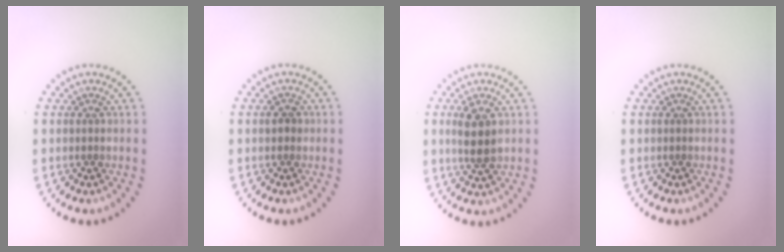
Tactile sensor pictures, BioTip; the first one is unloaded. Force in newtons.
{"total": 1.0, "press": 1.0, "slide": 0.1}
{"total": 3.0, "press": 2.8, "slide": 1.0}
{"total": 0.0}